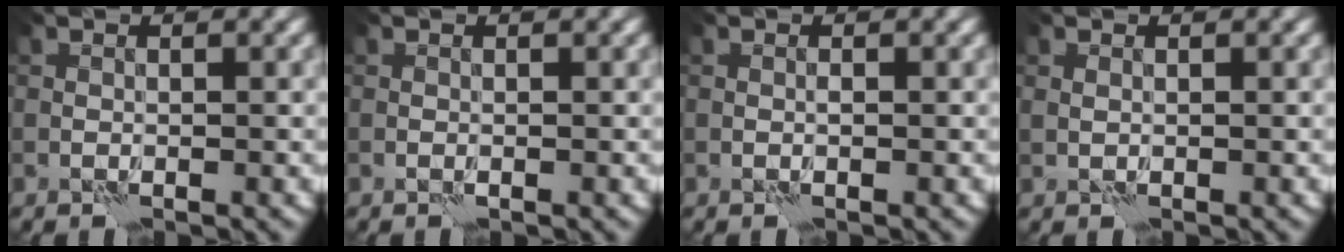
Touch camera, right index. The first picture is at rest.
{"total": 0.0}
{"total": 0.0}
{"total": 0.6, "force": [0.2, 0.5, 0.4], "torque": [-0.009, -0.003, 0.004]}